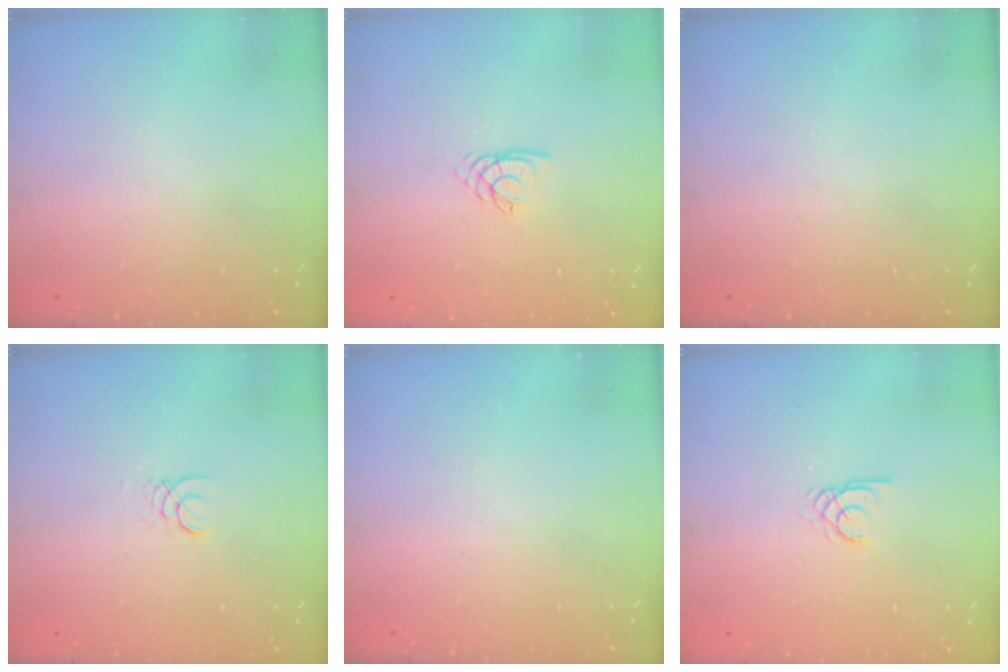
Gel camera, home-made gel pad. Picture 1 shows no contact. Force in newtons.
{"total": 2.1, "press": 2.1, "slide": 0.1}
{"total": 0.0}
{"total": 1.3, "press": 1.3, "slide": 0.1}
{"total": 0.0}
{"total": 2.0, "press": 2.0, "slide": 0.2}